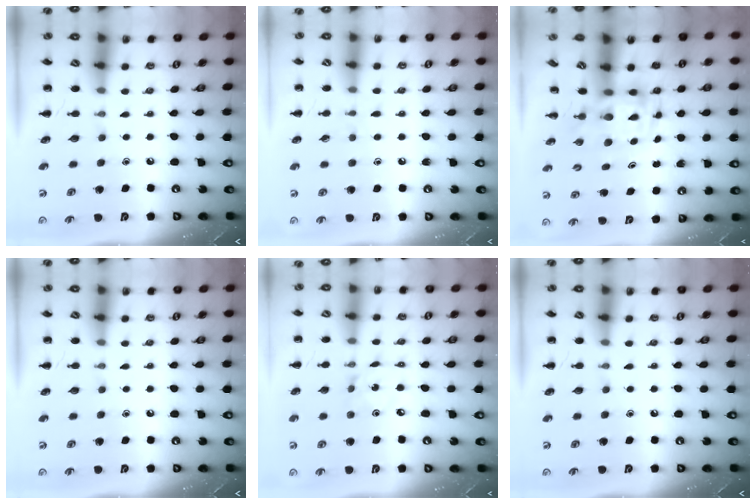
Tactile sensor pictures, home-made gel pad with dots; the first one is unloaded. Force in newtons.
{"total": 5.2, "press": 4.8, "slide": 2.2}
{"total": 3.7, "press": 3.6, "slide": 0.8}
{"total": 0.0}
{"total": 2.3, "press": 2.3, "slide": 0.1}
{"total": 0.0}